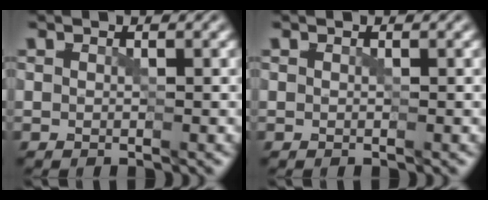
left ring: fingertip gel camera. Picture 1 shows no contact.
{"total": 0.0}